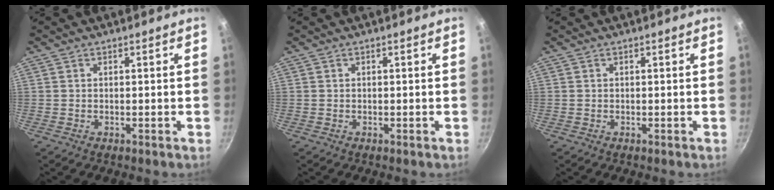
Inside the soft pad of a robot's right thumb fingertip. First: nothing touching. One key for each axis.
{"total": 0.0}
{"total": 0.0}